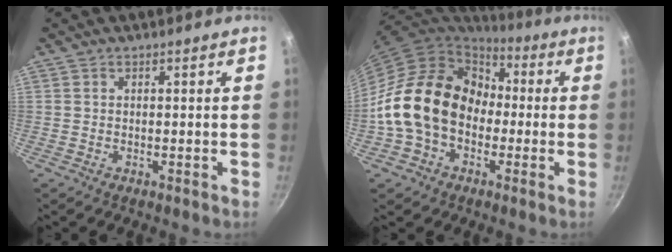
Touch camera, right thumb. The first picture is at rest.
{"total": 19.2, "force": [-1.6, 14.8, 12.1], "torque": [-0.182, 0.055, -0.034]}